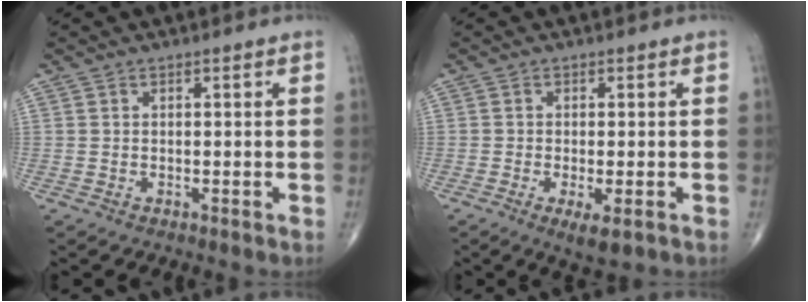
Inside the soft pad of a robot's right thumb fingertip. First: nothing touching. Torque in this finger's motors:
{"motor_torque": [0.00, 0.07, -0.09, -0.07, -0.01]}